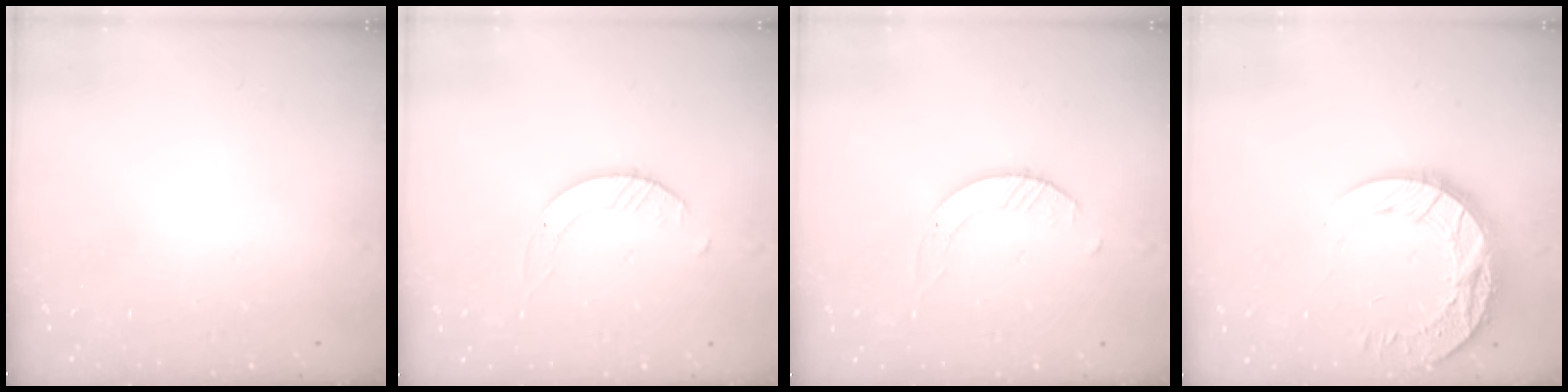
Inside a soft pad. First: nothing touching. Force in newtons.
{"total": 1.7, "press": 1.7, "slide": 0.2}
{"total": 1.7, "press": 1.7, "slide": 0.2}
{"total": 17.9, "press": 17.8, "slide": 1.4}